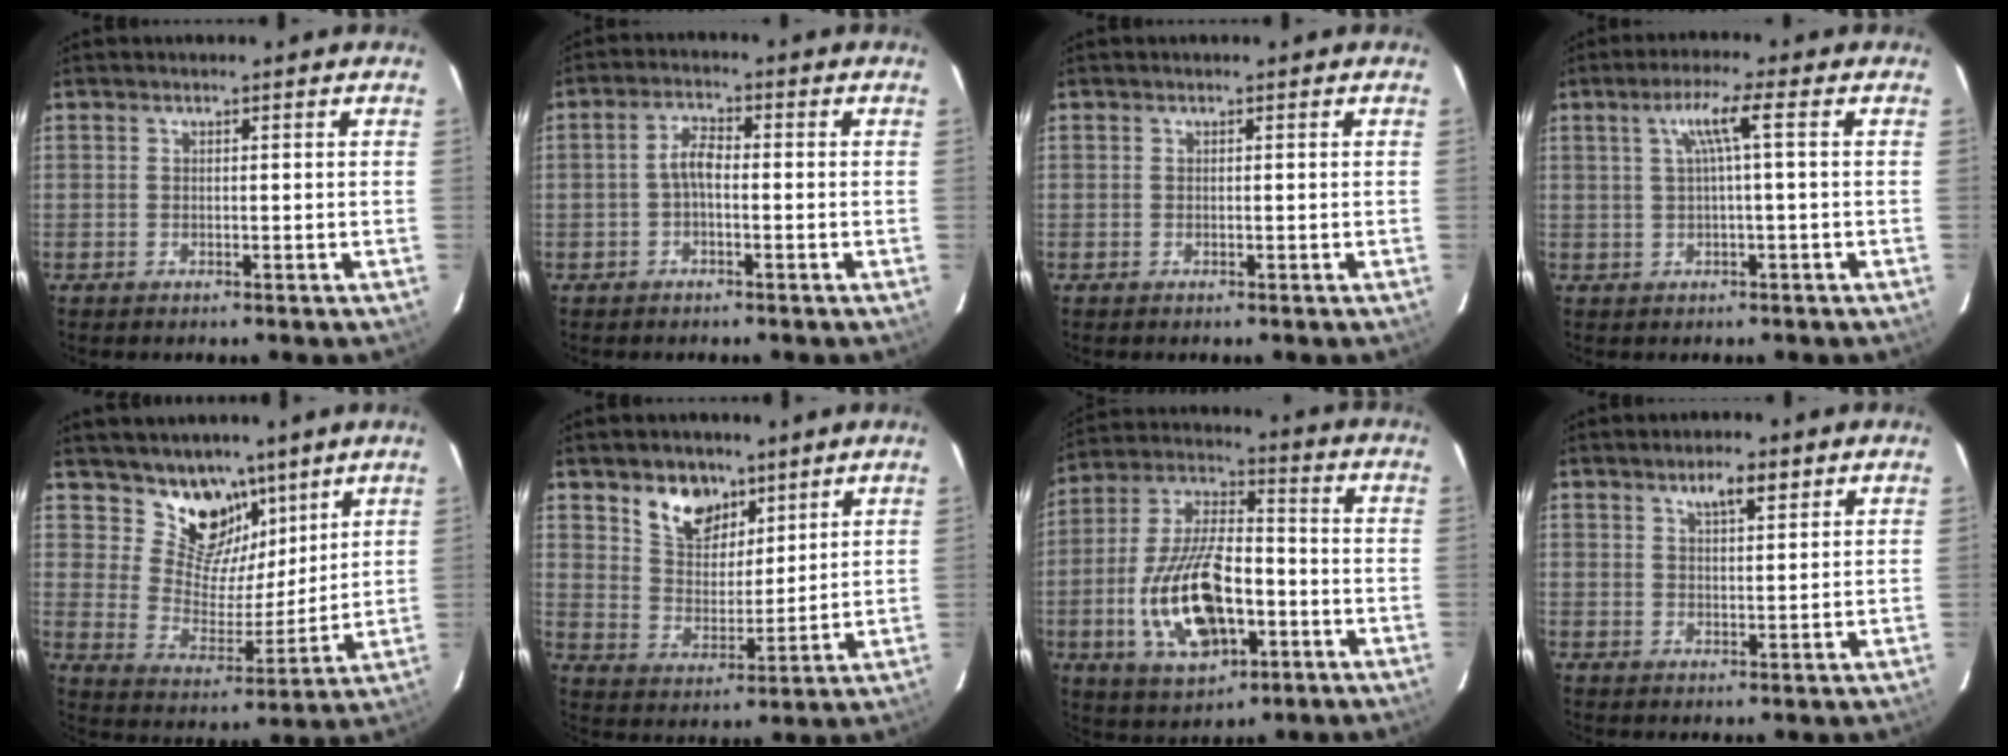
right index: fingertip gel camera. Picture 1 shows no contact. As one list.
[{"total": 3.1, "force": [-0.9, 1.2, 2.7], "torque": [-0.058, 0.012, -0.019]}, {"total": 0.0}, {"total": 4.7, "force": [0.7, -0.5, 4.6], "torque": [-0.086, 0.005, 0.017]}, {"total": 12.1, "force": [8.5, 7.5, 4.3], "torque": [-0.076, -0.009, 0.155]}, {"total": 9.4, "force": [6.2, 5.8, 4.0], "torque": [-0.068, 0.010, 0.119]}, {"total": 18.2, "force": [-5.5, 8.8, 14.9], "torque": [-0.311, 0.001, -0.086]}, {"total": 4.2, "force": [2.6, 1.3, 3.0], "torque": [-0.050, 0.006, 0.044]}]